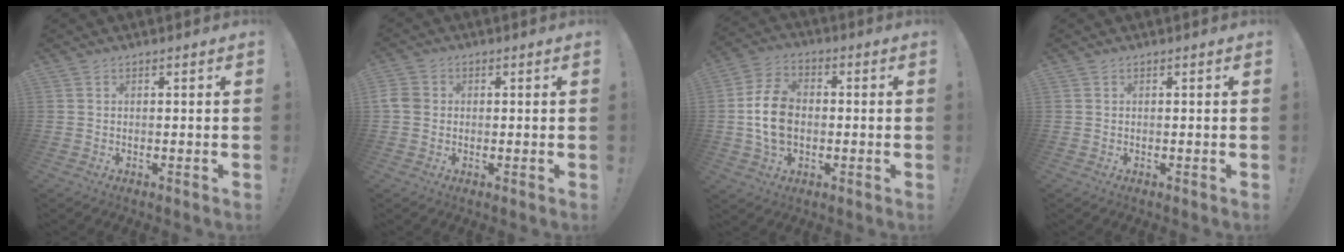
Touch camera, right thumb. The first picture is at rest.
{"total": 4.4, "force": [-0.1, 3.9, 2.1], "torque": [-0.048, 0.009, -0.002]}
{"total": 12.5, "force": [-1.0, 9.1, 8.5], "torque": [-0.164, 0.009, -0.017]}
{"total": 0.0}